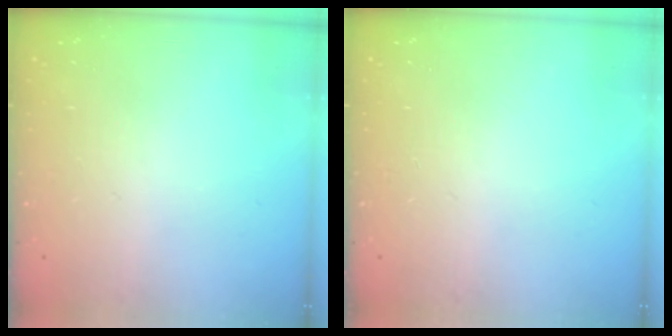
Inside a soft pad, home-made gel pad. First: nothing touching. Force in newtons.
{"total": 0.0}